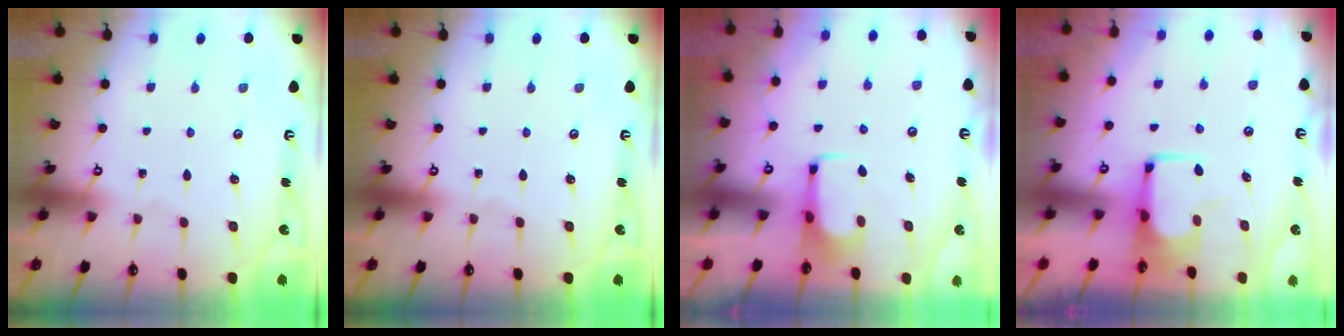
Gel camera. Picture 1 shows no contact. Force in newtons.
{"total": 0.0}
{"total": 1.6, "press": 1.5, "slide": 0.4}
{"total": 2.0, "press": 2.0, "slide": 0.2}